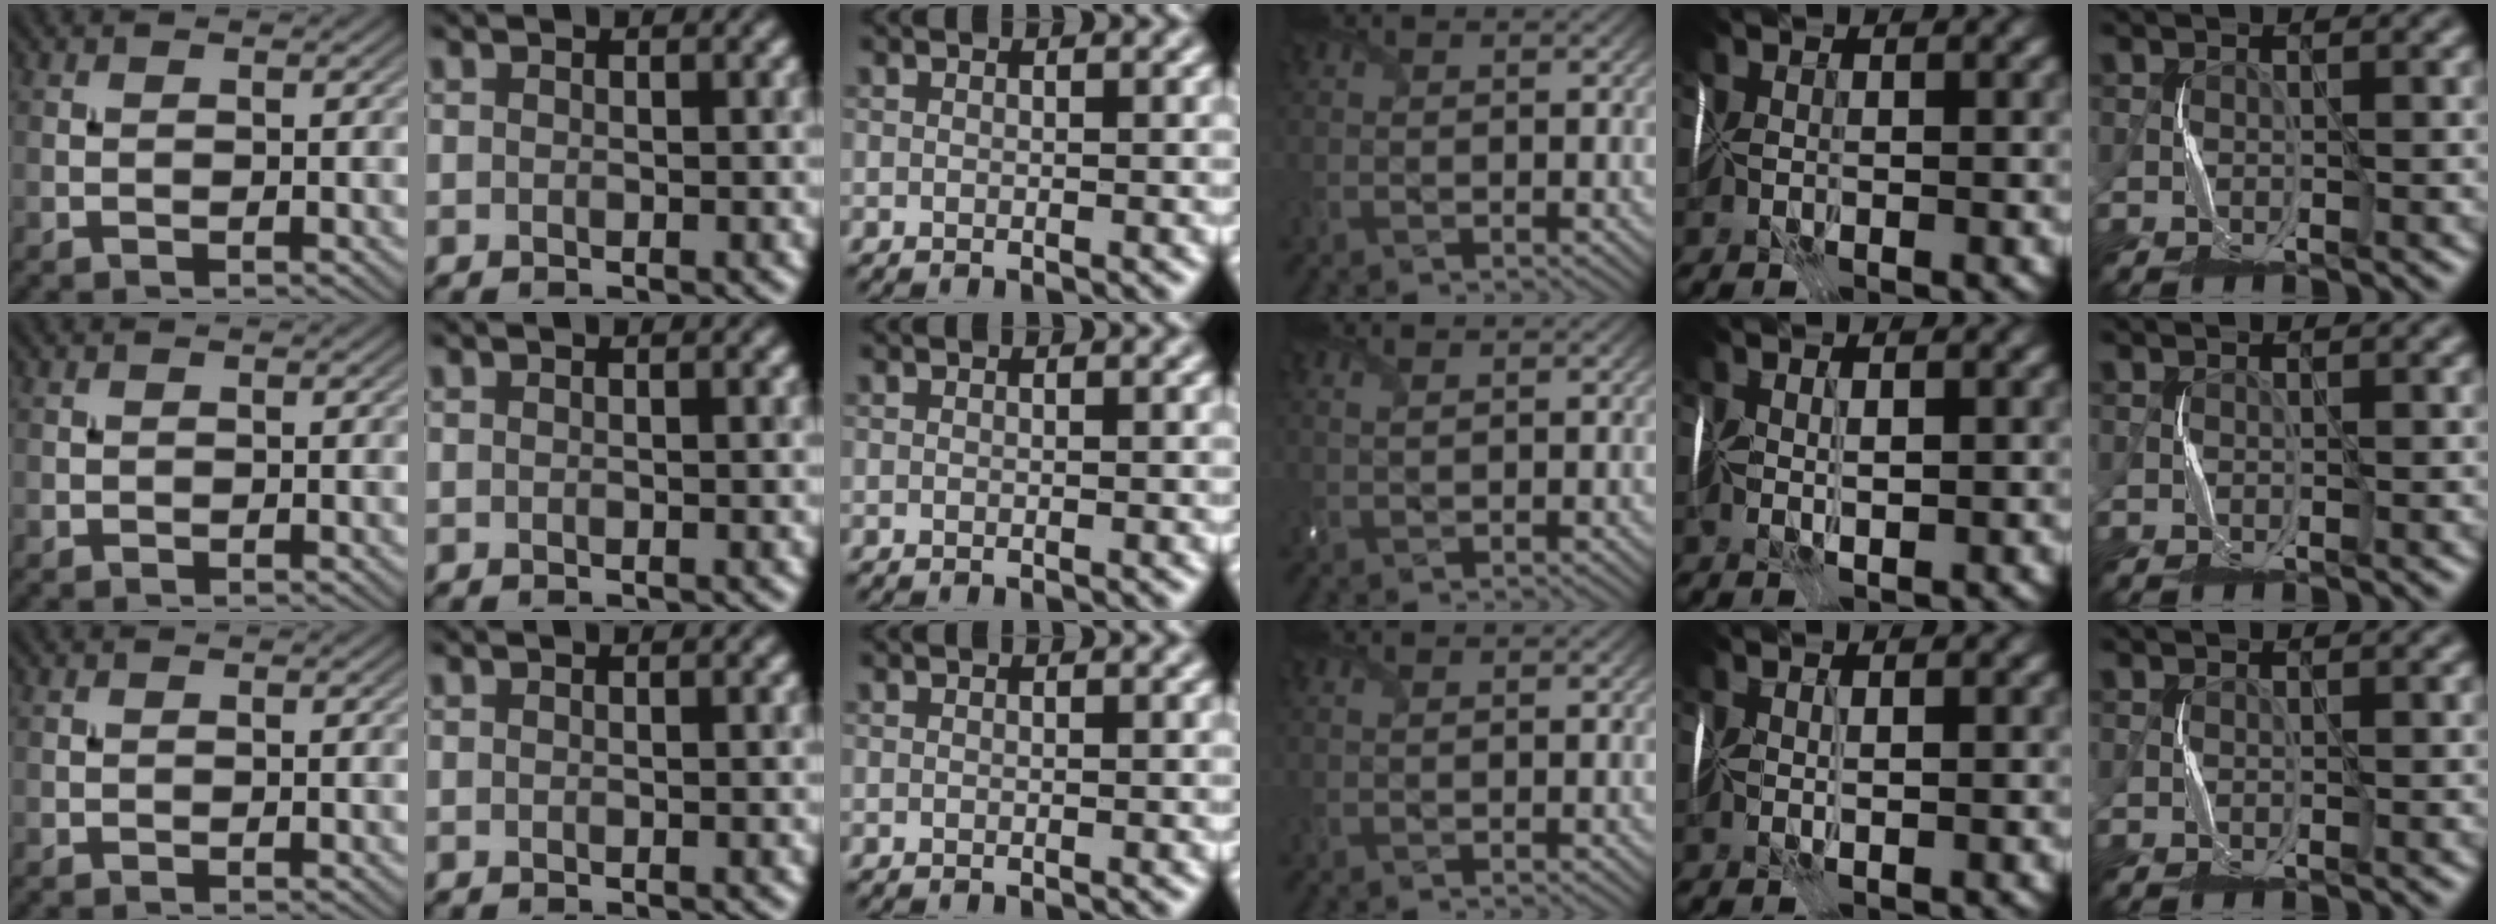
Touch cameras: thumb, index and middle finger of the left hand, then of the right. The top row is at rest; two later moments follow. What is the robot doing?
{"motion": "fold", "object": "handkerchief"}